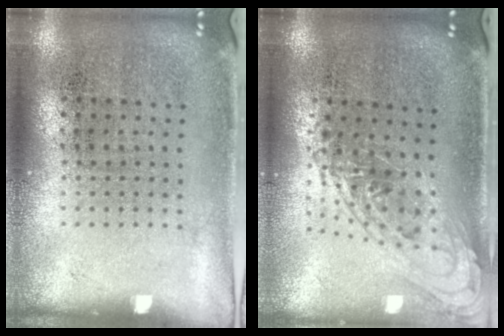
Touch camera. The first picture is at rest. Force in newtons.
{"total": 1.1, "press": 1.0, "slide": 0.4}